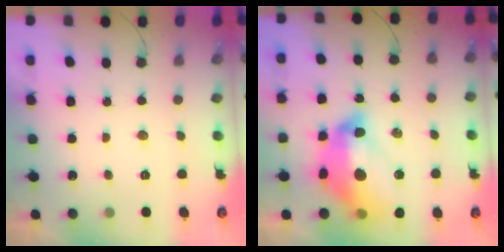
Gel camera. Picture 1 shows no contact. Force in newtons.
{"total": 20.7, "press": 20.6, "slide": 1.6}